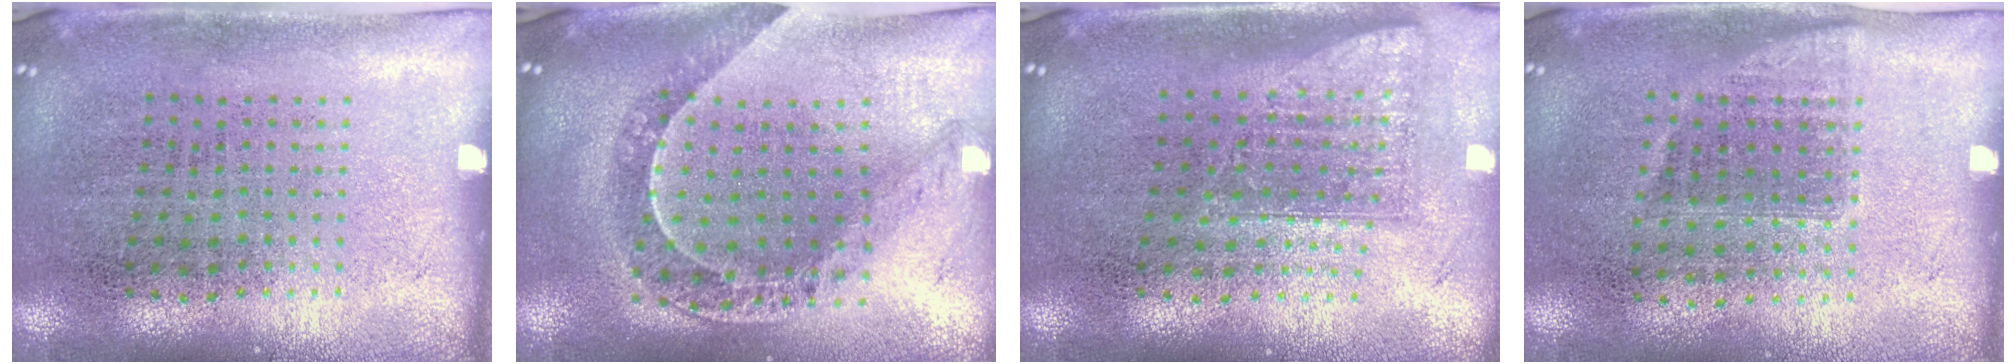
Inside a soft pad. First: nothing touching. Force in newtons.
{"total": 1.1, "press": 1.1, "slide": 0.2}
{"total": 1.7, "press": 1.2, "slide": 1.1}
{"total": 0.8, "press": 0.7, "slide": 0.4}